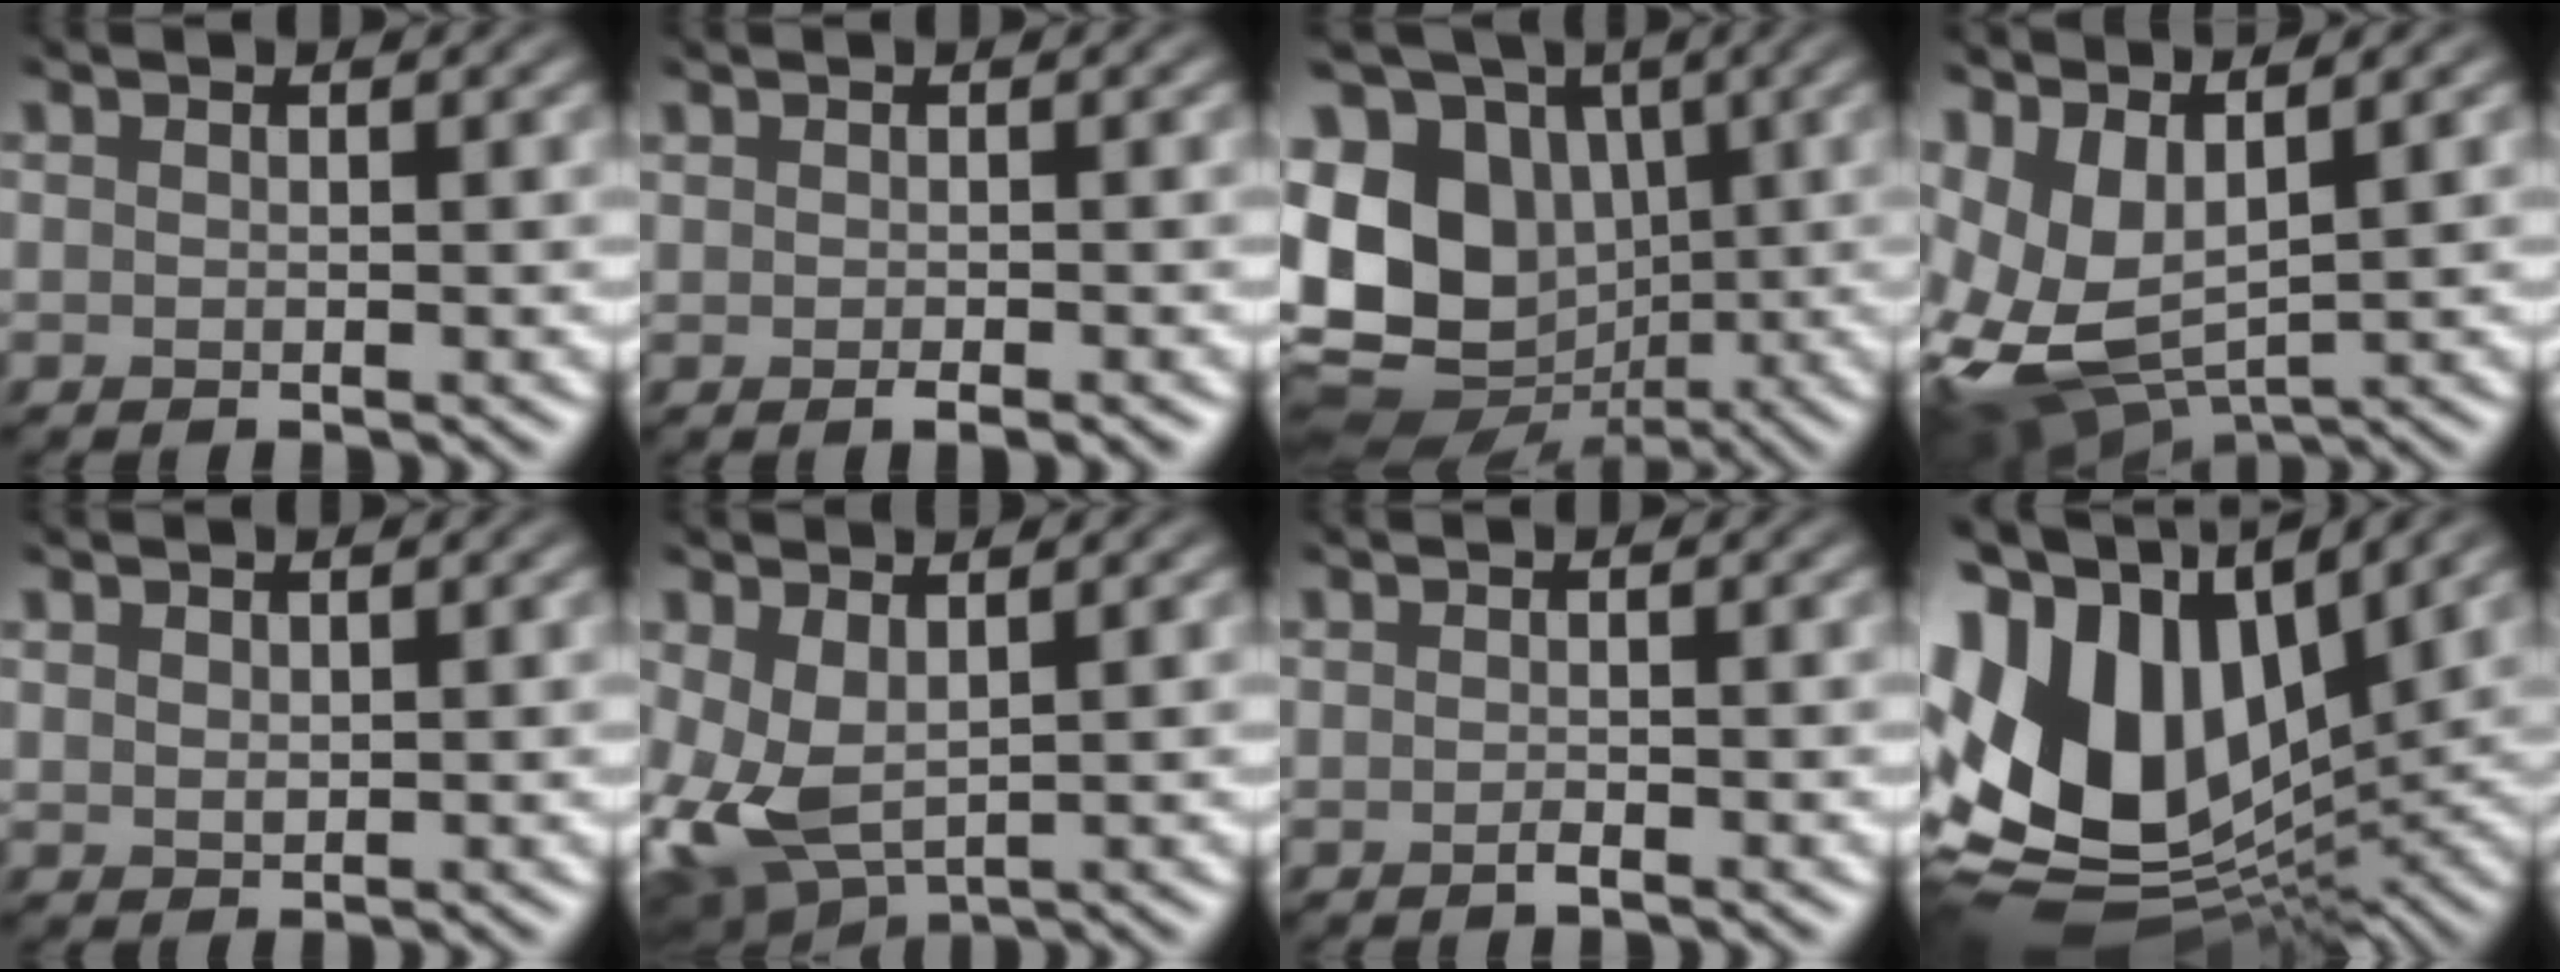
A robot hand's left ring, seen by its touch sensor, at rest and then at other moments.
{"total": 0.9, "force": [-0.1, 0.2, 0.9], "torque": [-0.015, -0.005, 0.000]}
{"total": 11.6, "force": [-1.0, 9.4, 6.7], "torque": [-0.152, 0.000, -0.025]}
{"total": 8.1, "force": [0.5, 4.4, 6.9], "torque": [-0.160, -0.010, 0.017]}
{"total": 1.1, "force": [0.7, 0.6, 0.6], "torque": [-0.018, 0.000, 0.018]}
{"total": 4.7, "force": [0.4, 2.7, 3.8], "torque": [-0.100, -0.010, 0.015]}
{"total": 0.8, "force": [-0.4, 0.2, 0.6], "torque": [-0.014, -0.005, -0.004]}
{"total": 15.6, "force": [1.6, 10.3, 11.6], "torque": [-0.257, 0.008, 0.029]}